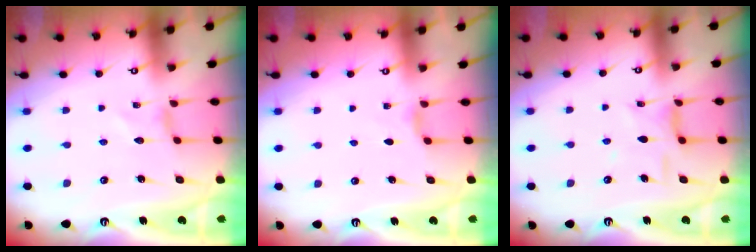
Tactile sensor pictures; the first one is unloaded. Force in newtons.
{"total": 2.2, "press": 2.2, "slide": 0.4}
{"total": 7.0, "press": 7.0, "slide": 0.6}